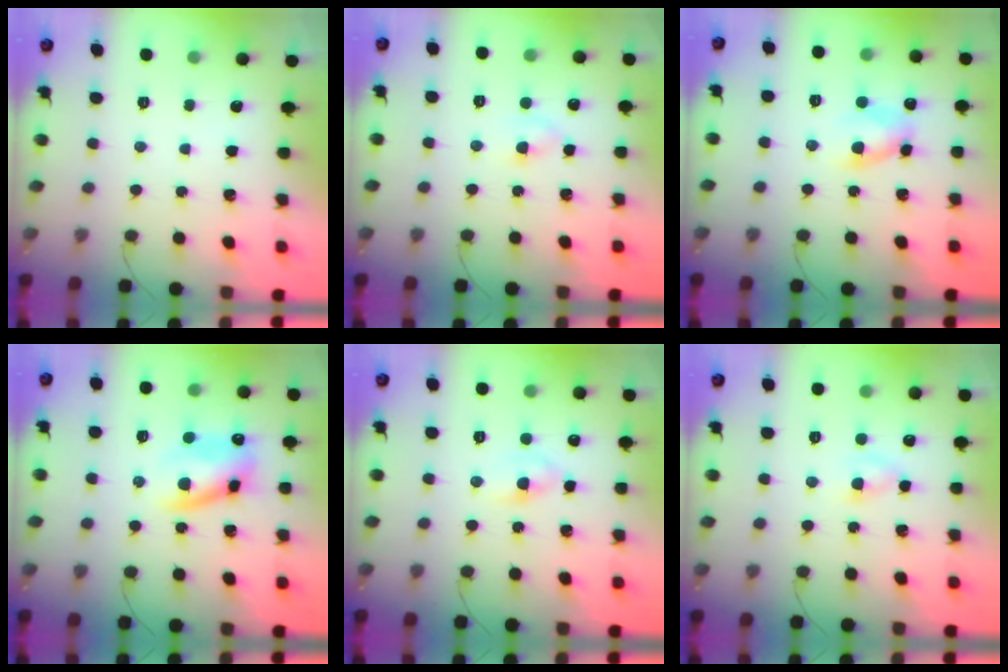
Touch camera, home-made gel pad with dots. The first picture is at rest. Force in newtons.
{"total": 2.8, "press": 2.6, "slide": 1.0}
{"total": 6.8, "press": 6.8, "slide": 0.4}
{"total": 11.5, "press": 11.1, "slide": 2.8}
{"total": 2.7, "press": 2.5, "slide": 1.1}
{"total": 2.4, "press": 2.2, "slide": 1.0}